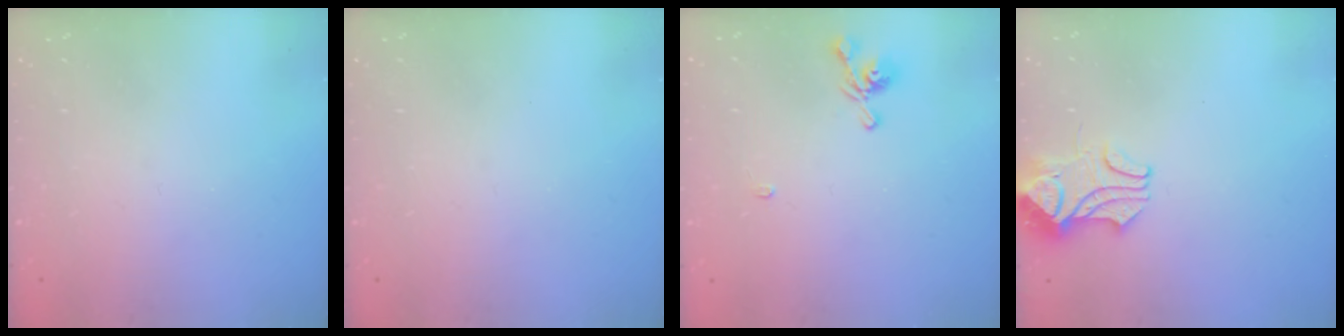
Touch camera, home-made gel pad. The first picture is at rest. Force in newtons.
{"total": 0.0}
{"total": 4.3, "press": 4.3, "slide": 0.6}
{"total": 2.1, "press": 1.9, "slide": 0.9}